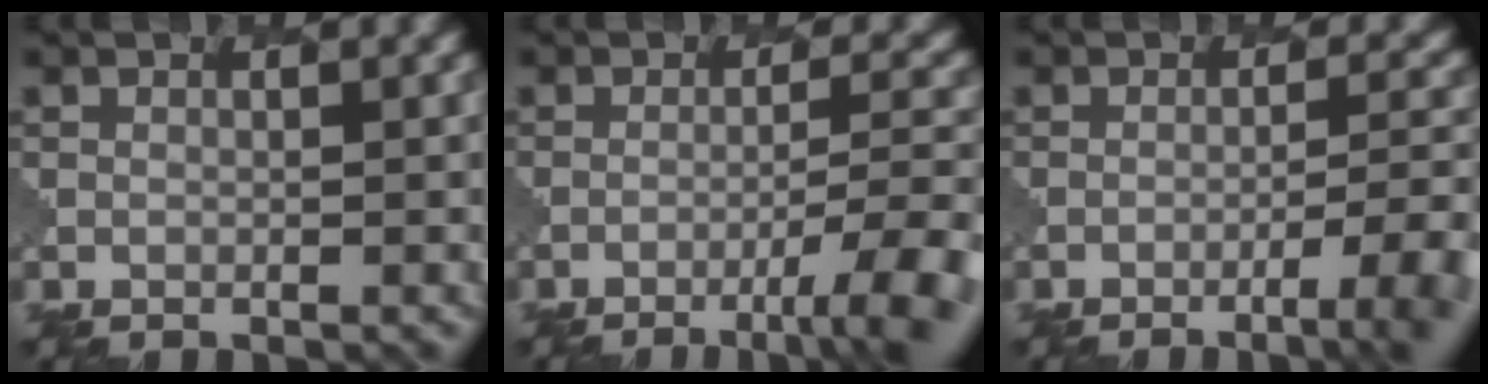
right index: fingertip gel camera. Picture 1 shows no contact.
{"total": 6.5, "force": [-4.0, 1.0, 5.0], "torque": [-0.074, 0.007, -0.057]}
{"total": 5.6, "force": [-3.2, 1.2, 4.4], "torque": [-0.063, 0.002, -0.047]}